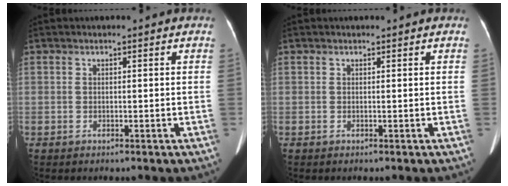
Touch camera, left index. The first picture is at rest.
{"total": 0.9, "force": [0.8, 0.1, 0.4], "torque": [-0.008, 0.001, 0.010]}